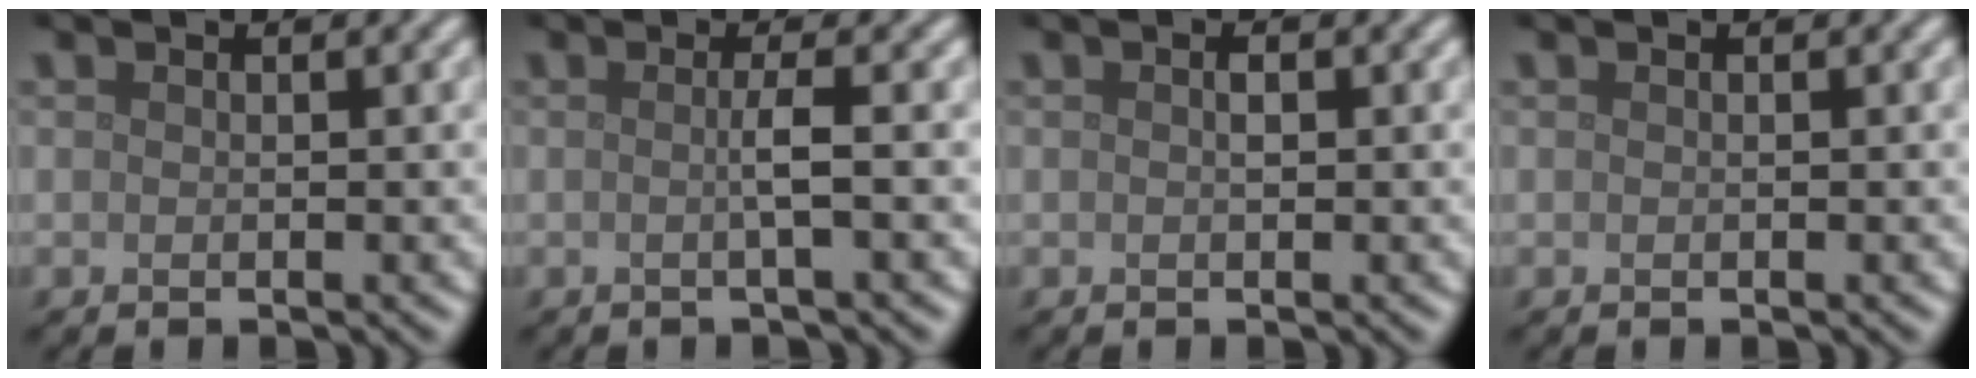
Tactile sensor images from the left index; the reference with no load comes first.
{"total": 1.9, "force": [-0.1, 0.3, 1.8], "torque": [-0.032, -0.002, -0.009]}
{"total": 0.7, "force": [0.1, 0.3, 0.6], "torque": [-0.012, 0.001, 0.002]}
{"total": 0.0}